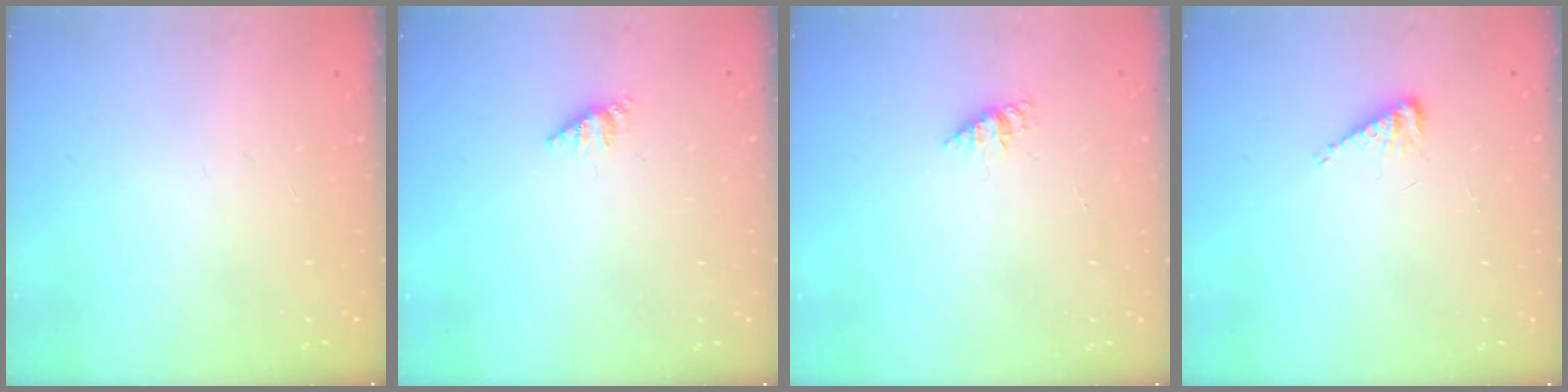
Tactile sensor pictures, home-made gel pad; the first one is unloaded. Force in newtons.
{"total": 2.6, "press": 2.6, "slide": 0.3}
{"total": 1.1, "press": 1.1, "slide": 0.2}
{"total": 5.1, "press": 5.1, "slide": 0.5}